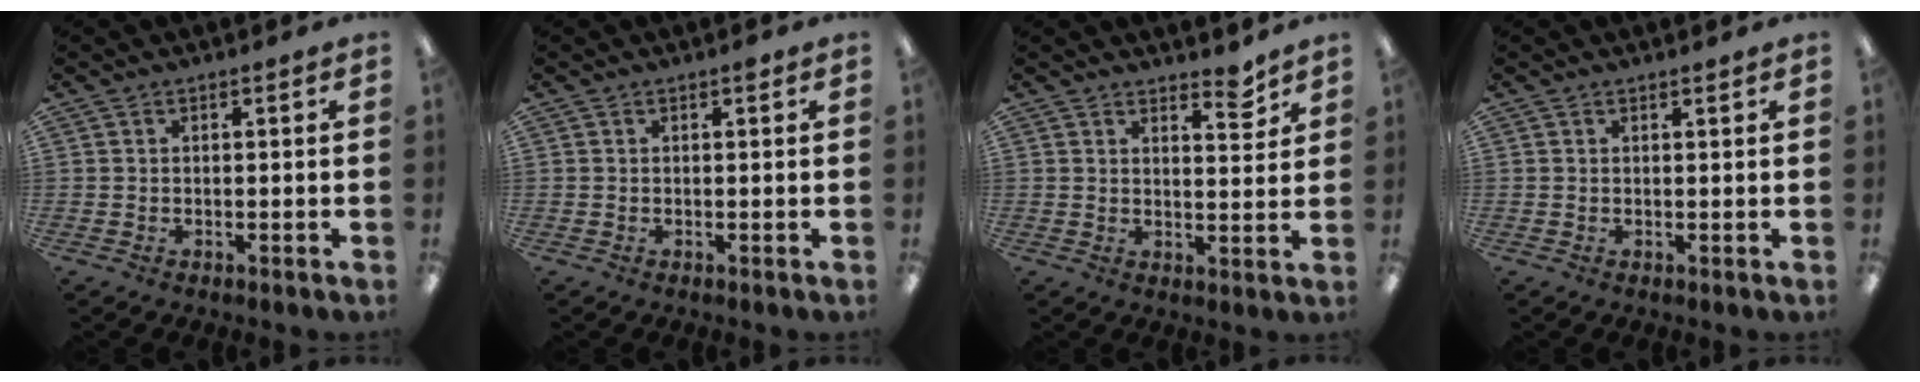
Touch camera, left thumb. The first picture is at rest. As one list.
[{"total": 0.7, "force": [0.4, 0.1, 0.5], "torque": [-0.002, 0.001, 0.005]}, {"total": 5.2, "force": [4.2, 1.6, 2.5], "torque": [-0.019, -0.033, 0.068]}, {"total": 0.7, "force": [0.6, 0.0, 0.2], "torque": [-0.005, 0.000, 0.012]}]